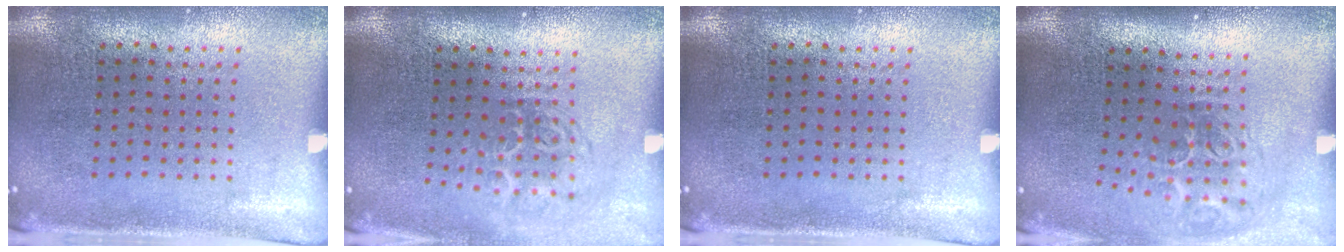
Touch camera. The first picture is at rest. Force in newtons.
{"total": 1.7, "press": 1.1, "slide": 1.2}
{"total": 0.0}
{"total": 2.0, "press": 1.3, "slide": 1.5}